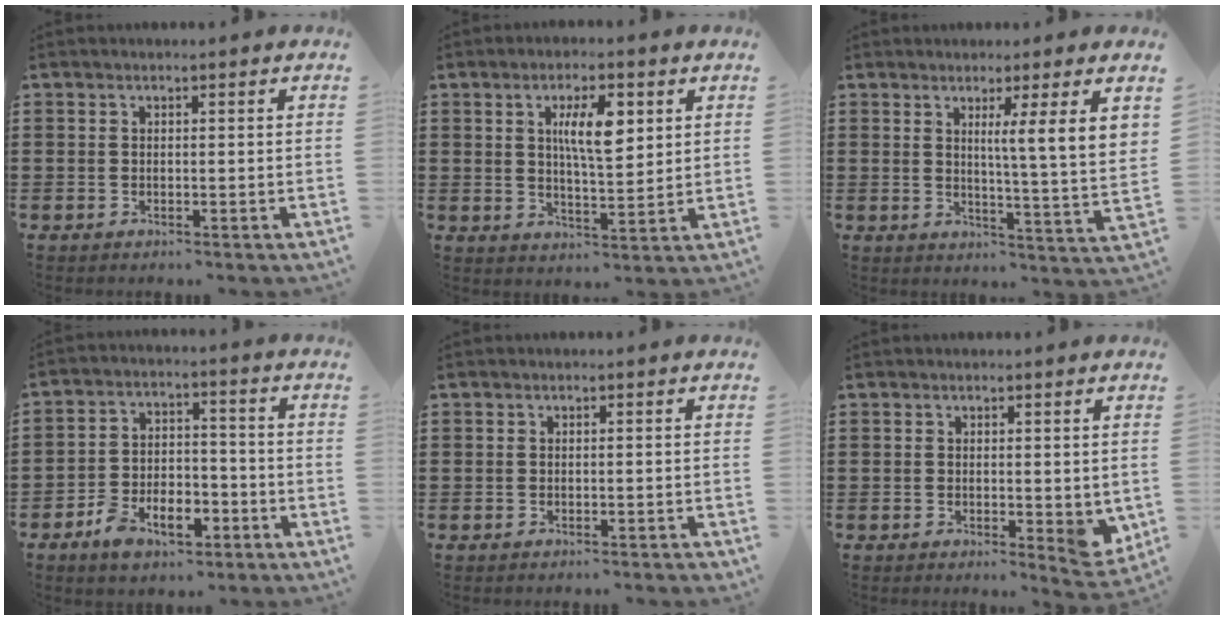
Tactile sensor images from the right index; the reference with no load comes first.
{"total": 7.2, "force": [2.5, 2.4, 6.4], "torque": [-0.114, 0.002, 0.037]}
{"total": 6.3, "force": [3.6, -1.2, 5.0], "torque": [-0.091, -0.029, 0.054]}
{"total": 6.8, "force": [-4.2, 3.8, 3.7], "torque": [-0.073, 0.021, -0.080]}
{"total": 0.5, "force": [-0.5, -0.1, 0.0], "torque": [-0.001, -0.003, -0.010]}
{"total": 2.8, "force": [0.1, 1.2, 2.5], "torque": [-0.038, 0.000, 0.002]}